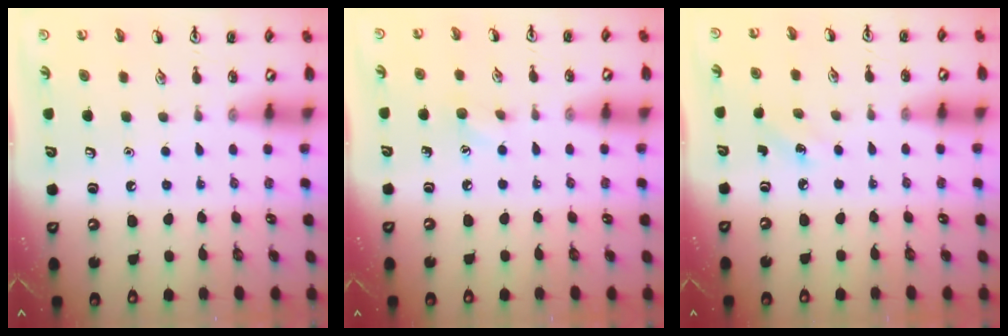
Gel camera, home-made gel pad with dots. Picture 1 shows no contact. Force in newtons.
{"total": 5.2, "press": 4.9, "slide": 1.6}
{"total": 2.5, "press": 2.3, "slide": 0.9}